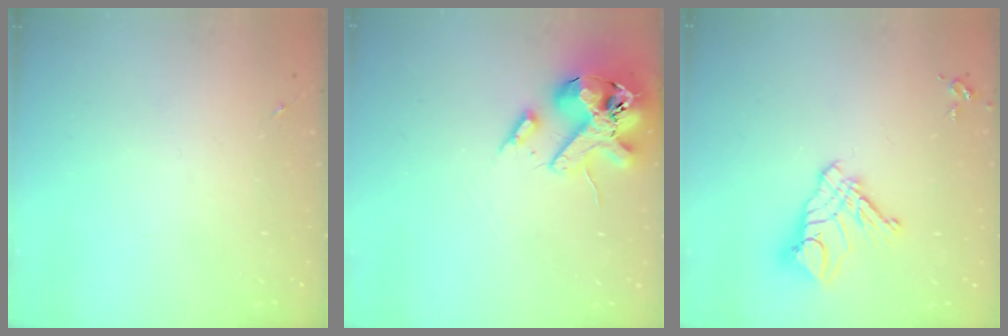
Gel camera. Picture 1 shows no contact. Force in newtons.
{"total": 16.5, "press": 16.3, "slide": 2.8}
{"total": 12.0, "press": 11.9, "slide": 1.1}